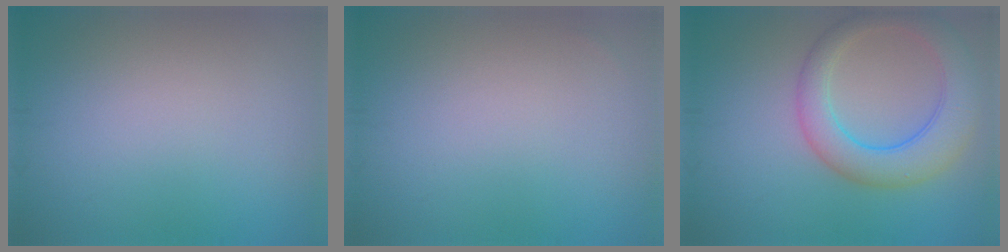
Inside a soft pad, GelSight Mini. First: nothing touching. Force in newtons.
{"total": 0.0}
{"total": 5.5, "press": 5.5, "slide": 0.1}